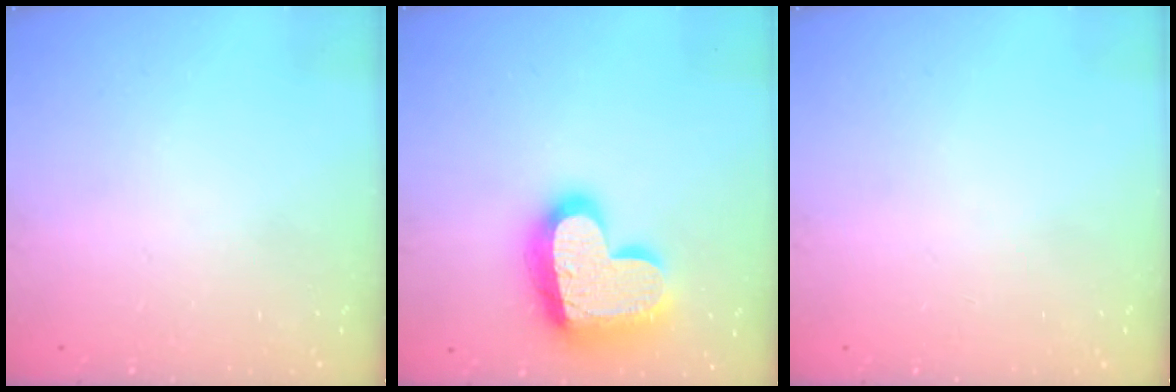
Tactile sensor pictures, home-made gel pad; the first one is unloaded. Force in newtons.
{"total": 22.4, "press": 22.4, "slide": 1.4}
{"total": 0.0}